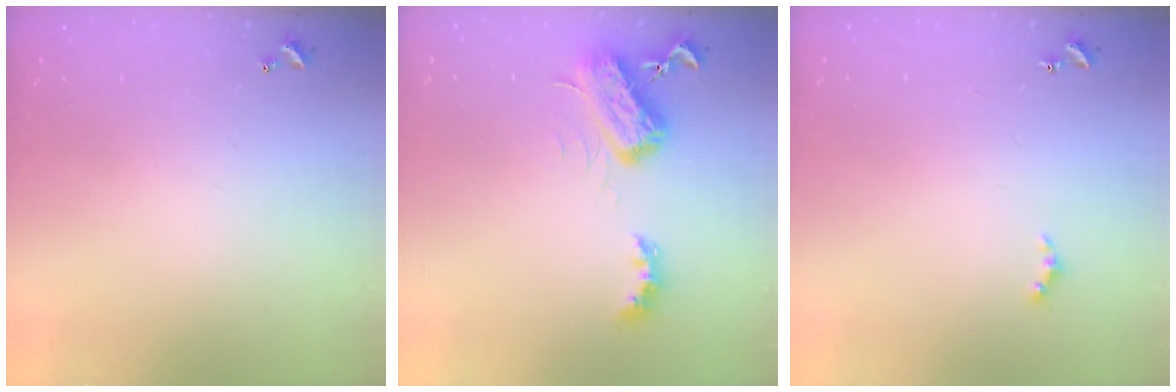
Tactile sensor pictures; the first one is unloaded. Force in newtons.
{"total": 6.2, "press": 6.2, "slide": 0.8}
{"total": 0.7, "press": 0.6, "slide": 0.4}